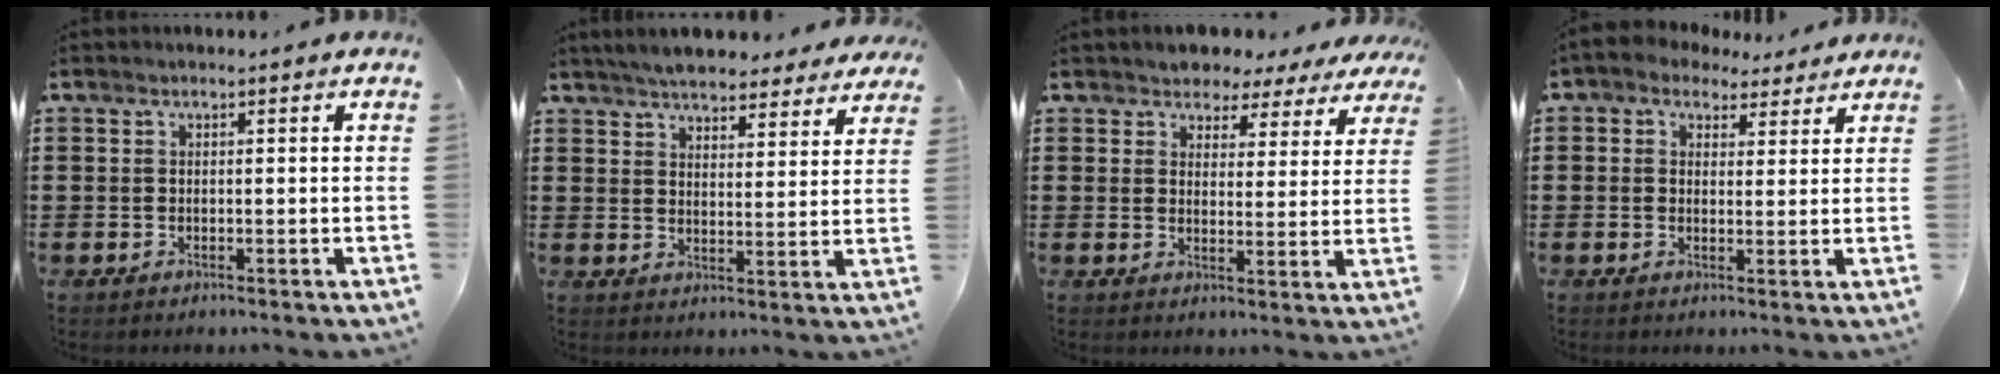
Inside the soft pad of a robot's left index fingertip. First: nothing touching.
{"total": 5.3, "force": [5.2, 0.7, 1.2], "torque": [-0.044, -0.015, 0.094]}
{"total": 3.5, "force": [3.1, 1.7, 0.0], "torque": [-0.023, -0.010, 0.051]}
{"total": 2.7, "force": [1.8, 1.9, 0.8], "torque": [-0.025, 0.003, 0.032]}